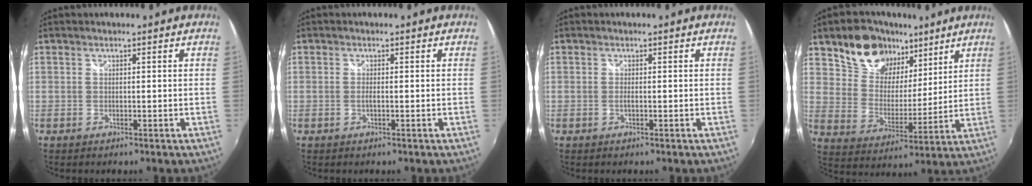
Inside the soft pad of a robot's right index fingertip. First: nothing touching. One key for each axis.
{"total": 0.9, "fx": -0.3, "fy": -0.1, "fz": 0.9, "tx": -0.016, "ty": -0.001, "tz": -0.006}
{"total": 0.8, "fx": -0.3, "fy": -0.1, "fz": 0.7, "tx": -0.013, "ty": -0.001, "tz": -0.006}
{"total": 15.2, "fx": 10.0, "fy": 9.6, "fz": 6.1, "tx": -0.127, "ty": 0.025, "tz": 0.181}